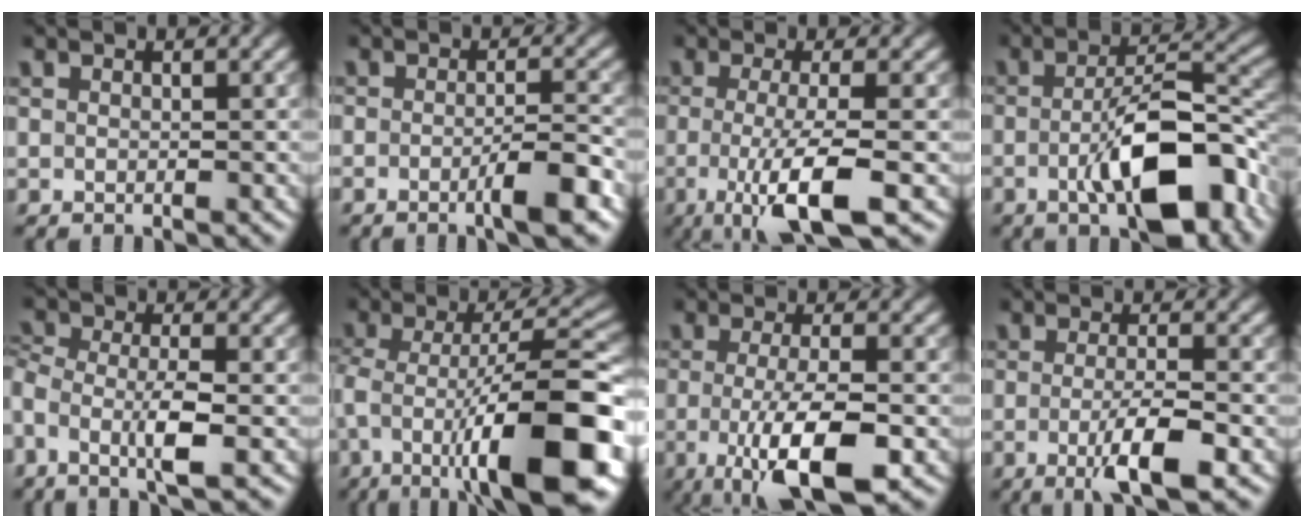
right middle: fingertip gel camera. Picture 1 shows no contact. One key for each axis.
{"total": 3.9, "fx": -1.8, "fy": 0.6, "fz": 3.4, "tx": -0.053, "ty": 0.003, "tz": -0.036}
{"total": 7.2, "fx": -1.9, "fy": 1.7, "fz": 6.7, "tx": -0.107, "ty": -0.013, "tz": -0.038}
{"total": 9.6, "fx": -3.5, "fy": 3.4, "fz": 8.3, "tx": -0.130, "ty": 0.010, "tz": -0.058}
{"total": 4.3, "fx": -1.4, "fy": 1.1, "fz": 3.9, "tx": -0.081, "ty": -0.007, "tz": -0.037}
{"total": 12.6, "fx": -4.0, "fy": 4.0, "fz": 11.3, "tx": -0.174, "ty": 0.007, "tz": -0.068}
{"total": 8.1, "fx": -2.2, "fy": 2.3, "fz": 7.4, "tx": -0.123, "ty": -0.011, "tz": -0.039}
{"total": 4.8, "fx": -1.5, "fy": 1.0, "fz": 4.5, "tx": -0.077, "ty": -0.007, "tz": -0.025}